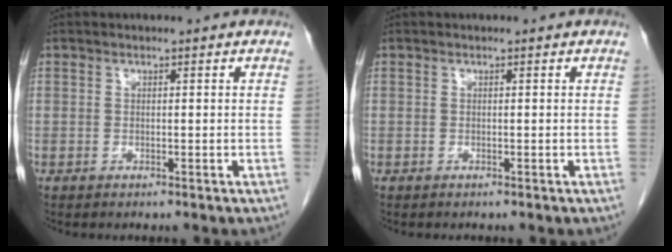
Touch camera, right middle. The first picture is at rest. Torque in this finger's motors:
{"motor_torque": [-0.09, 0.10, -0.03, 0.00]}